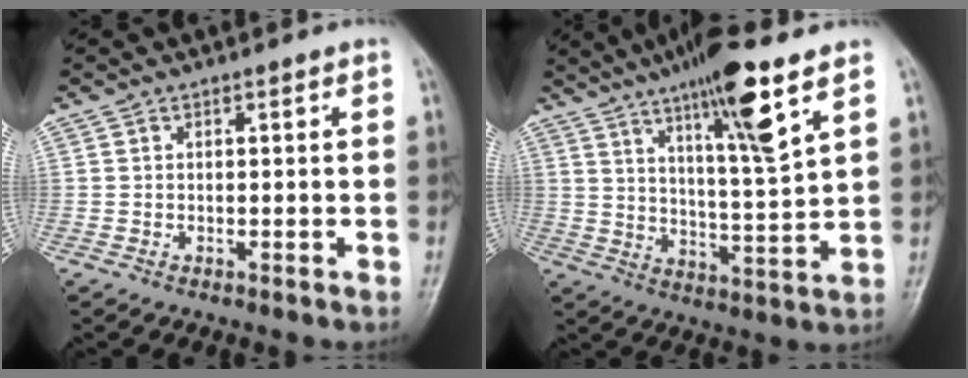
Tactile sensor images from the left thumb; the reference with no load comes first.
{"total": 14.9, "force": [8.5, 2.1, 12.1], "torque": [-0.194, -0.044, 0.143]}